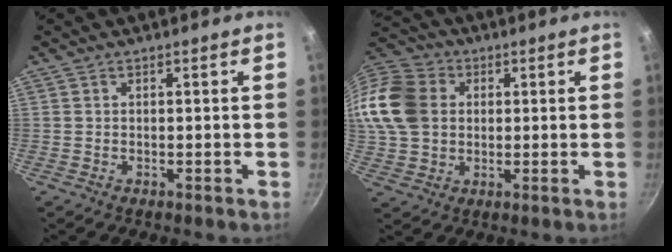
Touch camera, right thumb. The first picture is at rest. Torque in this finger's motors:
{"motor_torque": [0.94, 1.85, 0.99, -0.37, 0.57]}